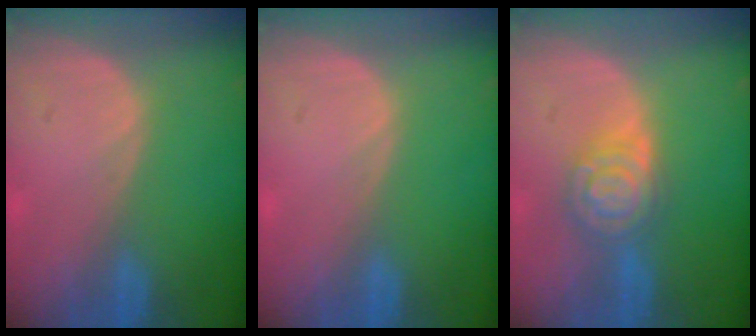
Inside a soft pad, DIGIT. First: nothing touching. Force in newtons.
{"total": 0.0}
{"total": 6.2, "press": 6.2, "slide": 0.4}